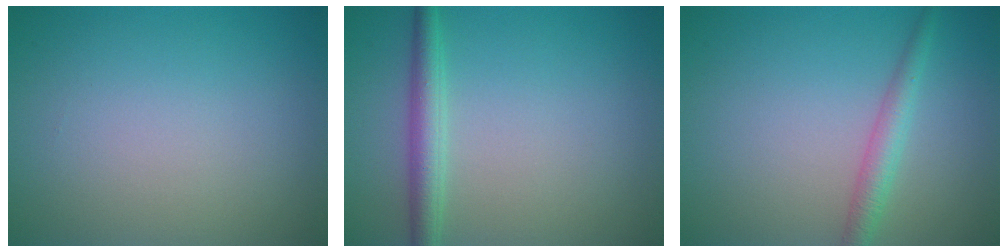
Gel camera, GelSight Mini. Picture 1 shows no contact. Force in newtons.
{"total": 2.7, "press": 2.7, "slide": 0.1}
{"total": 2.3, "press": 2.3, "slide": 0.1}